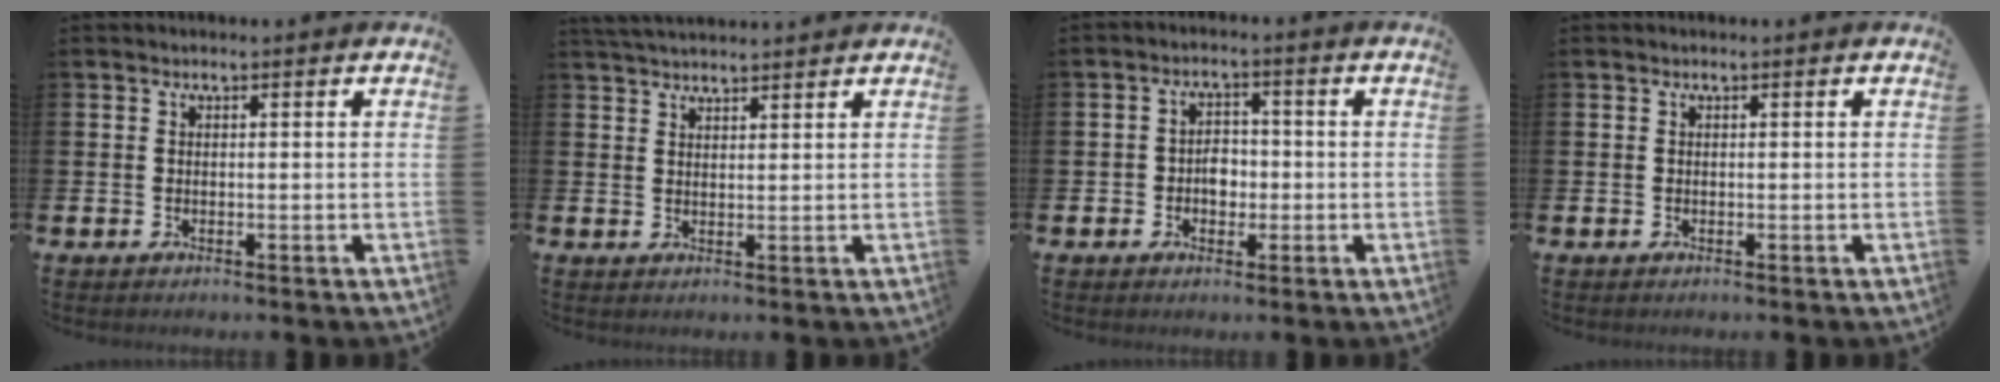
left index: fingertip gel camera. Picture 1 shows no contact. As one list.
[{"total": 2.9, "force": [2.8, 0.2, 0.5], "torque": [-0.017, -0.010, 0.053]}, {"total": 3.2, "force": [-0.7, 2.5, 1.8], "torque": [-0.017, 0.000, -0.022]}, {"total": 0.0}]